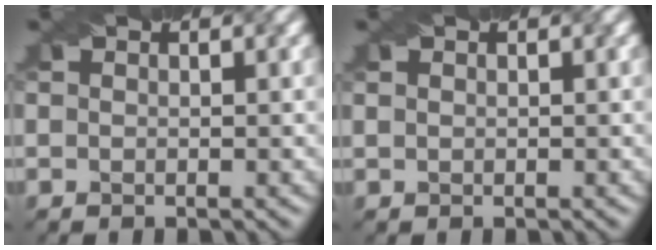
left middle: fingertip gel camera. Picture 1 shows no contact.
{"total": 0.5, "force": [0.4, 0.3, 0.1], "torque": [-0.002, 0.000, 0.006]}